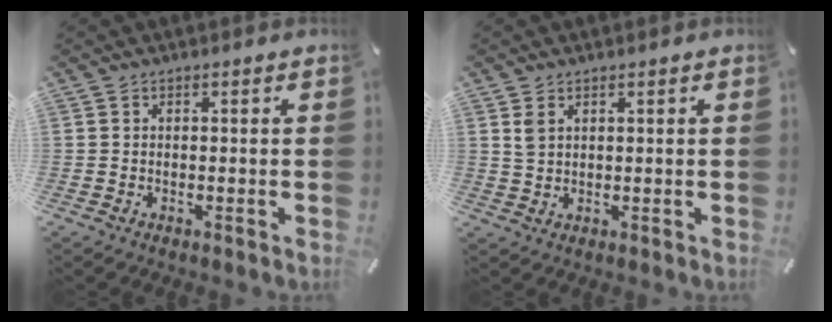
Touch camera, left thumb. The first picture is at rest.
{"total": 2.4, "force": [1.4, 1.6, 1.1], "torque": [-0.024, 0.003, 0.025]}